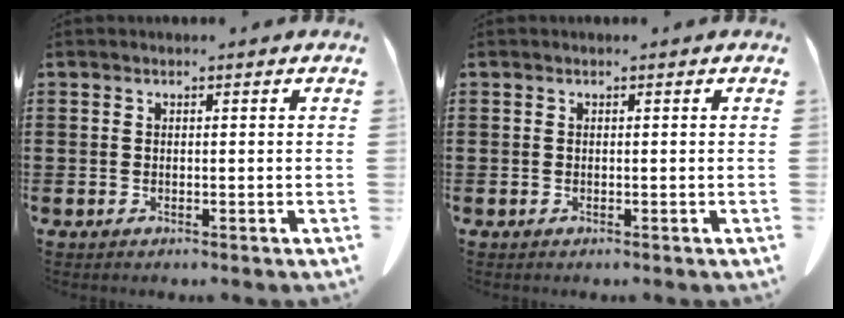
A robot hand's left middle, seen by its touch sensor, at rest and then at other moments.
{"total": 0.0}